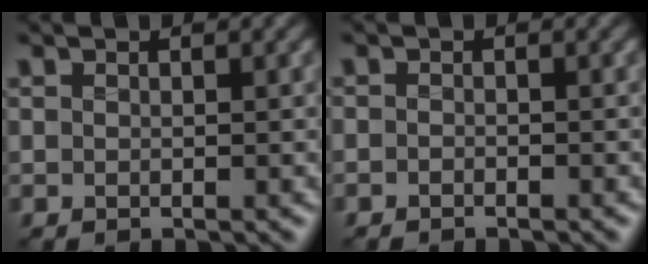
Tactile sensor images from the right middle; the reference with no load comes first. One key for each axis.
{"total": 0.6, "fx": -0.6, "fy": 0.2, "fz": 0.2, "tx": 0.000, "ty": -0.002, "tz": -0.012}